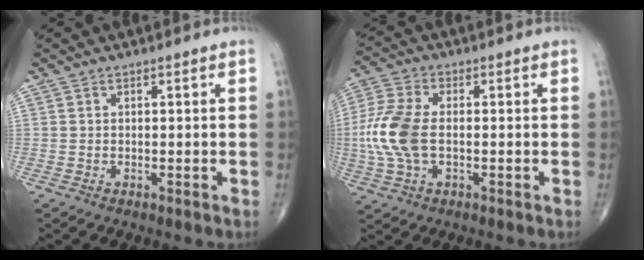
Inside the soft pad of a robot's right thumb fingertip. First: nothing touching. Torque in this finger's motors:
{"motor_torque": [1.20, 2.14, 1.06, -0.26, 0.12]}